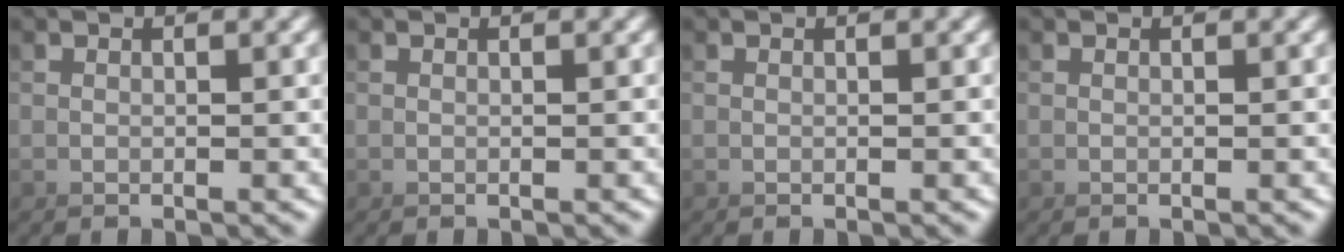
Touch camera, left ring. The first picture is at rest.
{"total": 0.0}
{"total": 0.0}
{"total": 0.0}